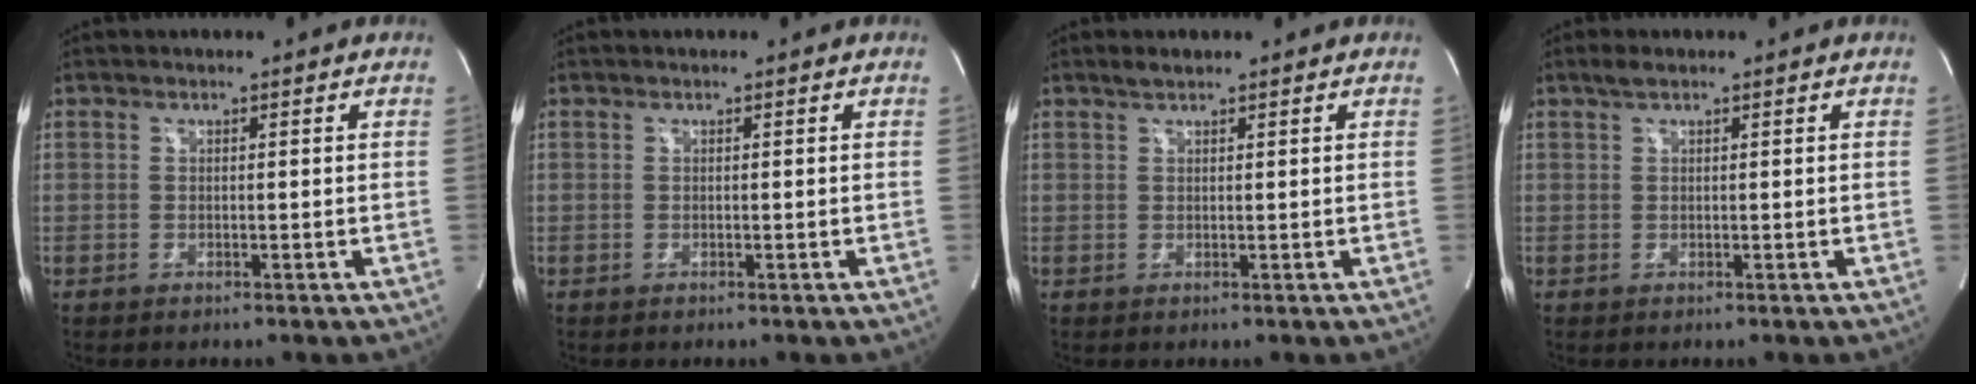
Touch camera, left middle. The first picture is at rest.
{"total": 0.0}
{"total": 1.3, "force": [1.1, 0.3, 0.6], "torque": [-0.017, 0.007, 0.023]}
{"total": 1.4, "force": [1.0, 0.4, 0.9], "torque": [-0.024, 0.011, 0.021]}